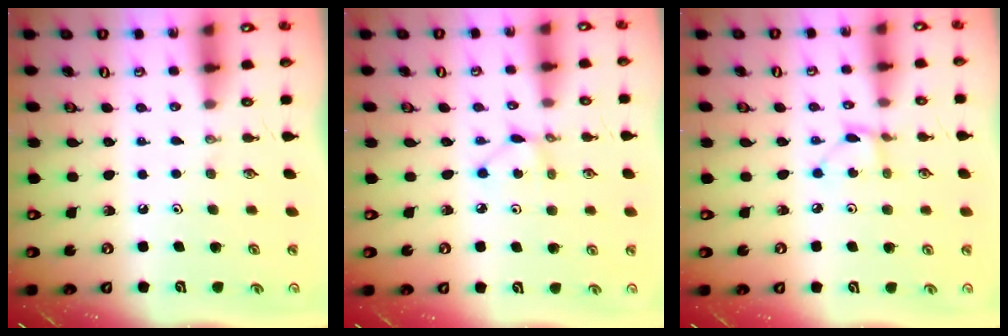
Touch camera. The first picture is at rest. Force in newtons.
{"total": 3.1, "press": 3.1, "slide": 0.4}
{"total": 2.9, "press": 2.9, "slide": 0.2}